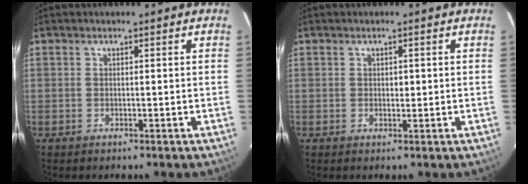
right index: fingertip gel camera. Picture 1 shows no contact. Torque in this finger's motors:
{"motor_torque": [0.08, 0.01, 0.09, 0.02]}